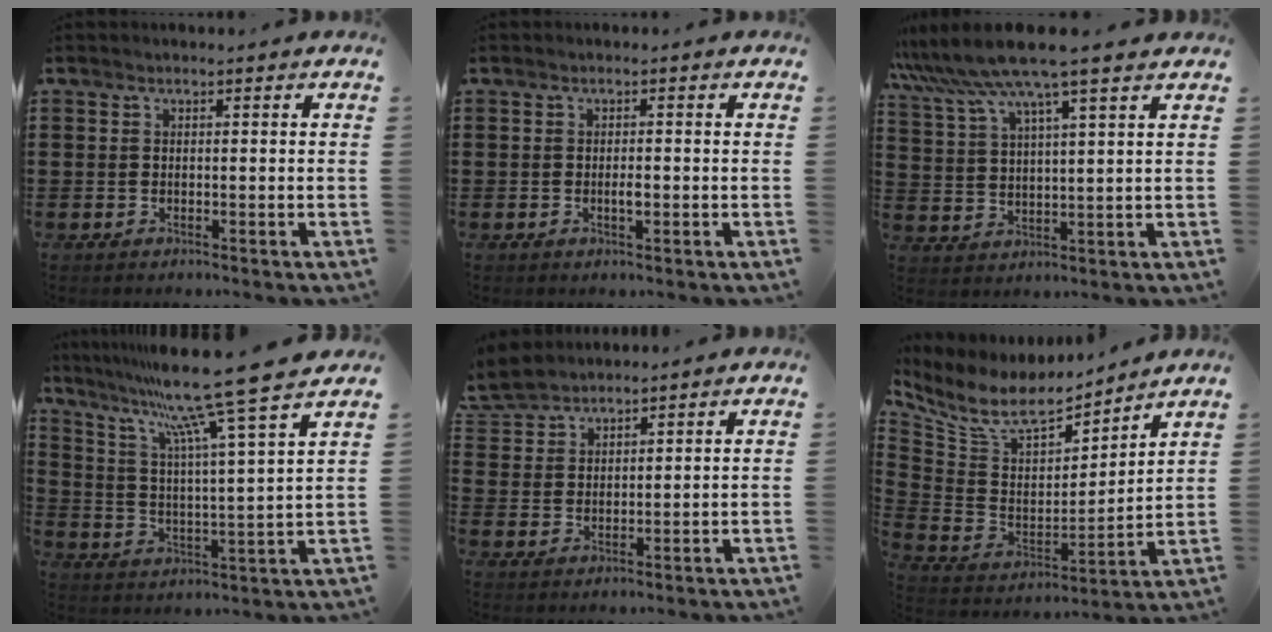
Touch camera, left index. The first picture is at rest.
{"total": 1.6, "force": [-0.4, 0.5, 1.4], "torque": [-0.028, 0.001, -0.007]}
{"total": 8.7, "force": [7.1, 0.0, 5.0], "torque": [-0.120, -0.029, 0.121]}
{"total": 12.7, "force": [10.6, -1.4, 6.9], "torque": [-0.164, -0.071, 0.169]}
{"total": 4.3, "force": [4.0, 1.4, 0.4], "torque": [-0.027, -0.008, 0.074]}
{"total": 8.3, "force": [6.7, 3.2, 3.7], "torque": [-0.107, -0.040, 0.115]}